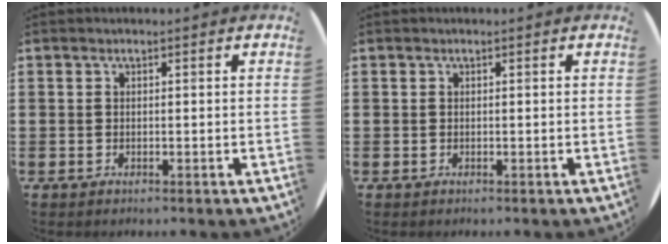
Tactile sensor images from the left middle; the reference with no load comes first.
{"total": 0.0}